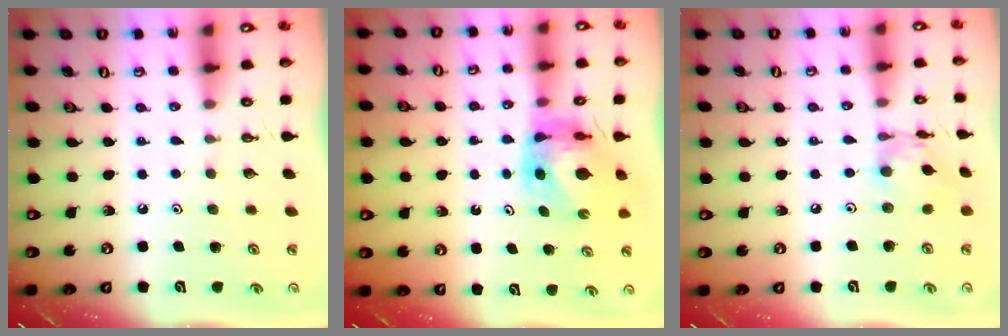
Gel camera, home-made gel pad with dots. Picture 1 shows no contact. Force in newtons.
{"total": 6.6, "press": 6.6, "slide": 0.6}
{"total": 7.5, "press": 7.5, "slide": 0.5}